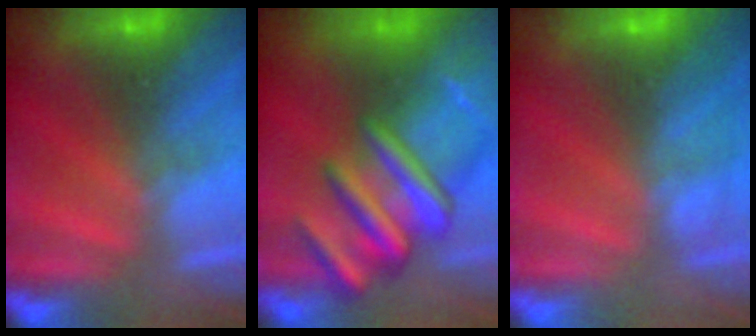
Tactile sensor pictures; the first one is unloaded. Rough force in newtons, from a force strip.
{"total": 9.4}
{"total": 2.0}